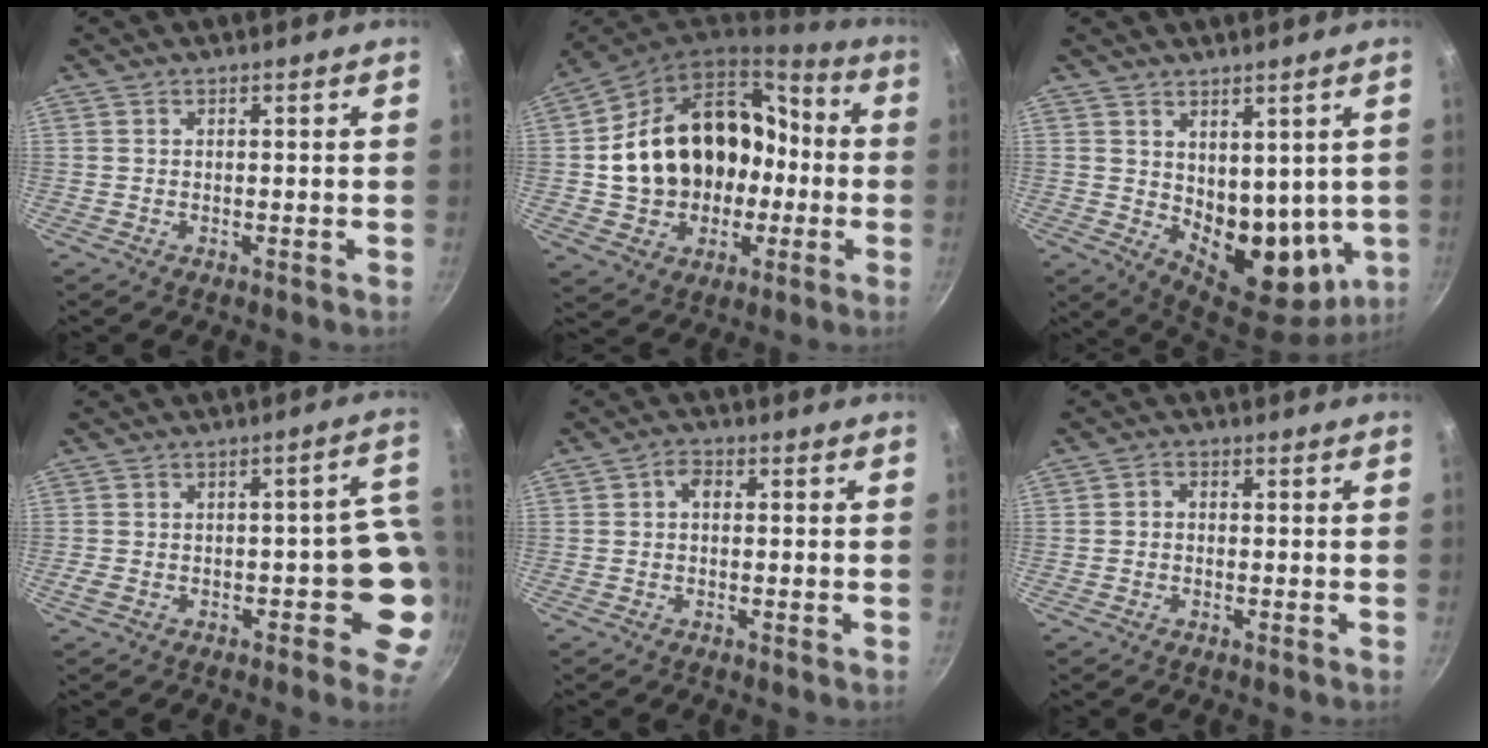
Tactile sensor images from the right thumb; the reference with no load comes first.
{"total": 22.4, "force": [-1.1, 17.8, 13.5], "torque": [-0.197, 0.062, -0.001]}
{"total": 14.0, "force": [2.5, 9.1, 10.3], "torque": [-0.115, -0.046, 0.063]}
{"total": 7.4, "force": [-1.5, 3.8, 6.1], "torque": [-0.001, 0.024, -0.020]}
{"total": 2.9, "force": [0.2, 2.1, 2.0], "torque": [-0.034, 0.008, -0.003]}
{"total": 1.9, "force": [-0.5, 1.5, 1.0], "torque": [-0.019, 0.011, -0.013]}